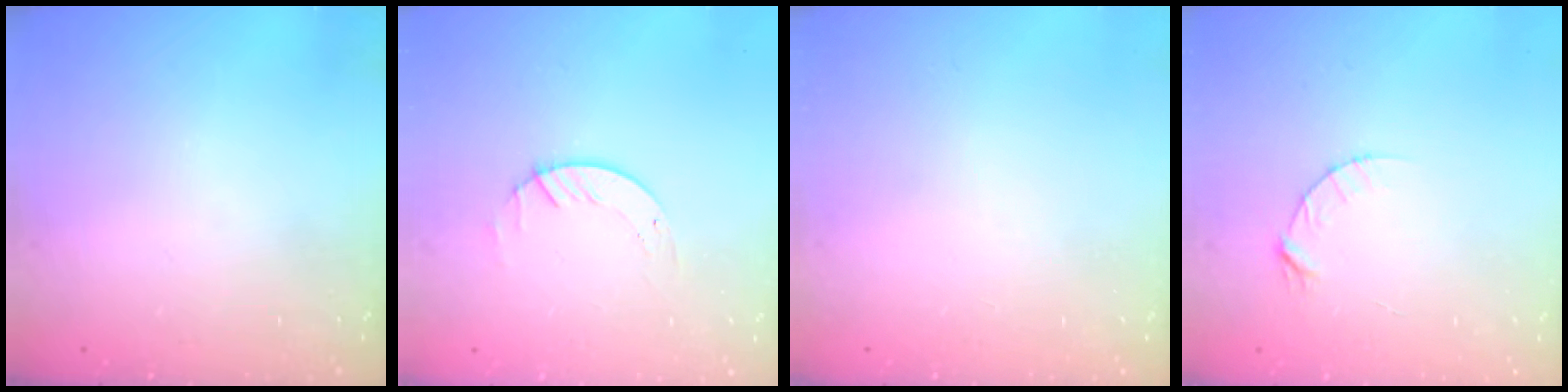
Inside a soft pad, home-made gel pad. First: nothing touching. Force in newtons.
{"total": 2.0, "press": 2.0, "slide": 0.2}
{"total": 0.0}
{"total": 4.4, "press": 4.4, "slide": 0.4}